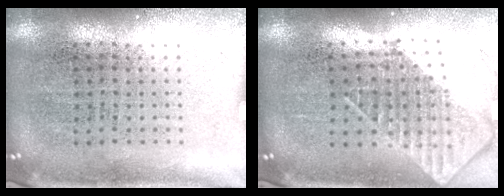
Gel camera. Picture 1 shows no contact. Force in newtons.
{"total": 2.0, "press": 1.5, "slide": 1.3}